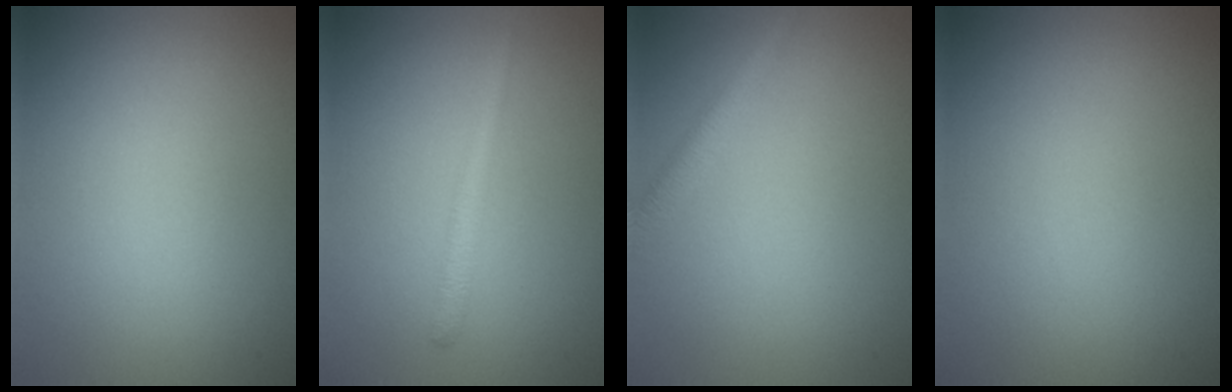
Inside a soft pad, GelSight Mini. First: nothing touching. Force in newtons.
{"total": 1.7, "press": 1.7, "slide": 0.0}
{"total": 2.2, "press": 2.2, "slide": 0.0}
{"total": 0.0}